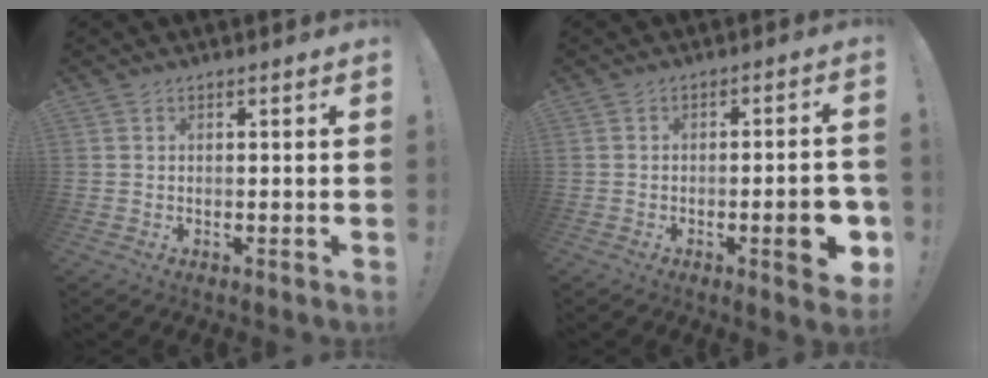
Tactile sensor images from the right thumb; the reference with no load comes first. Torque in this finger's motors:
{"motor_torque": [0.88, 1.09, 0.53, -0.32, 0.22]}